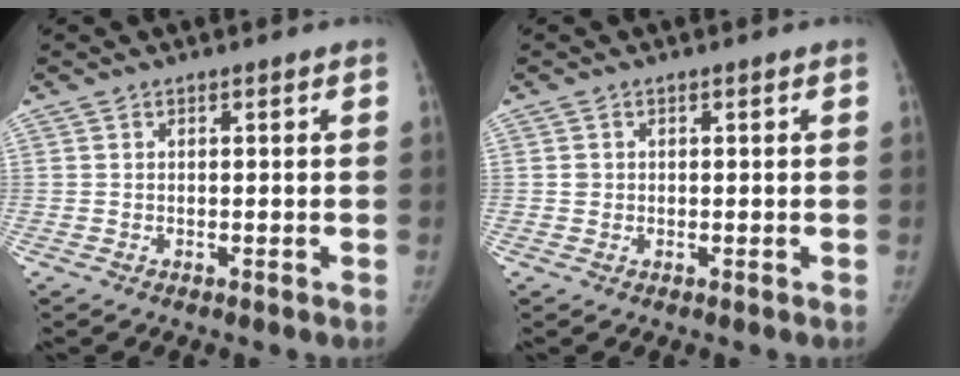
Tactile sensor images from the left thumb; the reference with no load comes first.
{"total": 1.1, "force": [0.0, 1.1, 0.2], "torque": [-0.001, 0.002, 0.002]}